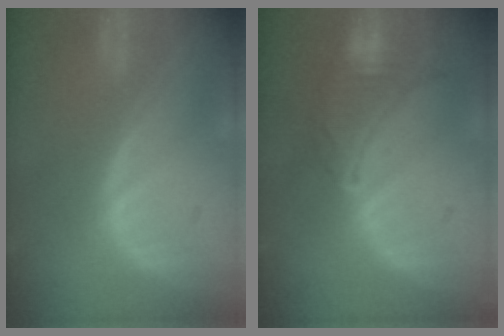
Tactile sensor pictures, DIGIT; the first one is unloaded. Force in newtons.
{"total": 7.0, "press": 6.8, "slide": 1.5}